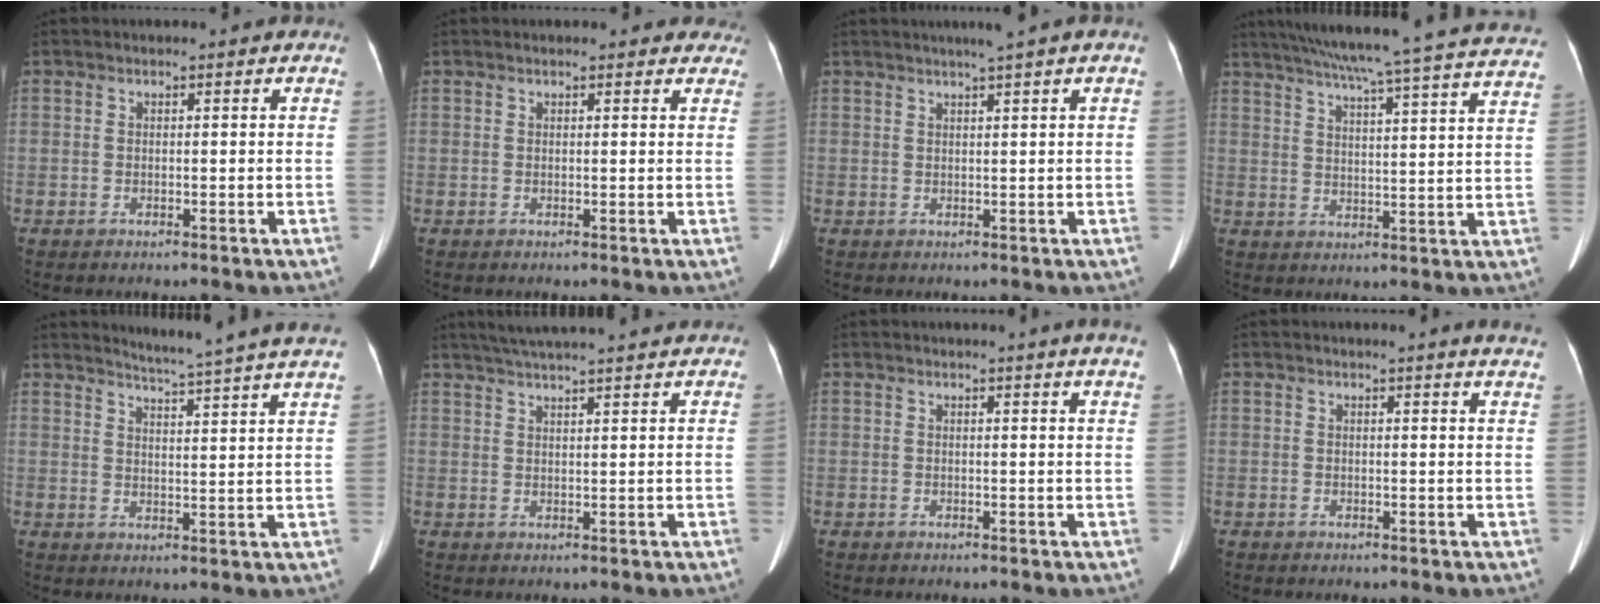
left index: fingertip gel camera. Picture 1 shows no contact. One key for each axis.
{"total": 6.3, "fx": 5.6, "fy": 2.0, "fz": 1.8, "tx": -0.006, "ty": 0.006, "tz": 0.045}
{"total": 3.2, "fx": 2.3, "fy": -0.9, "fz": 2.1, "tx": -0.031, "ty": 0.007, "tz": 0.039}
{"total": 29.6, "fx": 26.5, "fy": 0.0, "fz": 13.1, "tx": -0.213, "ty": -0.043, "tz": 0.326}
{"total": 15.9, "fx": 14.7, "fy": -2.0, "fz": 5.8, "tx": -0.095, "ty": -0.058, "tz": 0.175}
{"total": 15.3, "fx": 13.7, "fy": 0.4, "fz": 6.8, "tx": -0.119, "ty": 0.030, "tz": 0.183}
{"total": 4.7, "fx": 4.0, "fy": -1.1, "fz": 2.2, "tx": -0.029, "ty": -0.005, "tz": 0.029}
{"total": 6.8, "fx": 6.4, "fy": -0.6, "fz": 2.3, "tx": -0.024, "ty": -0.021, "tz": 0.046}